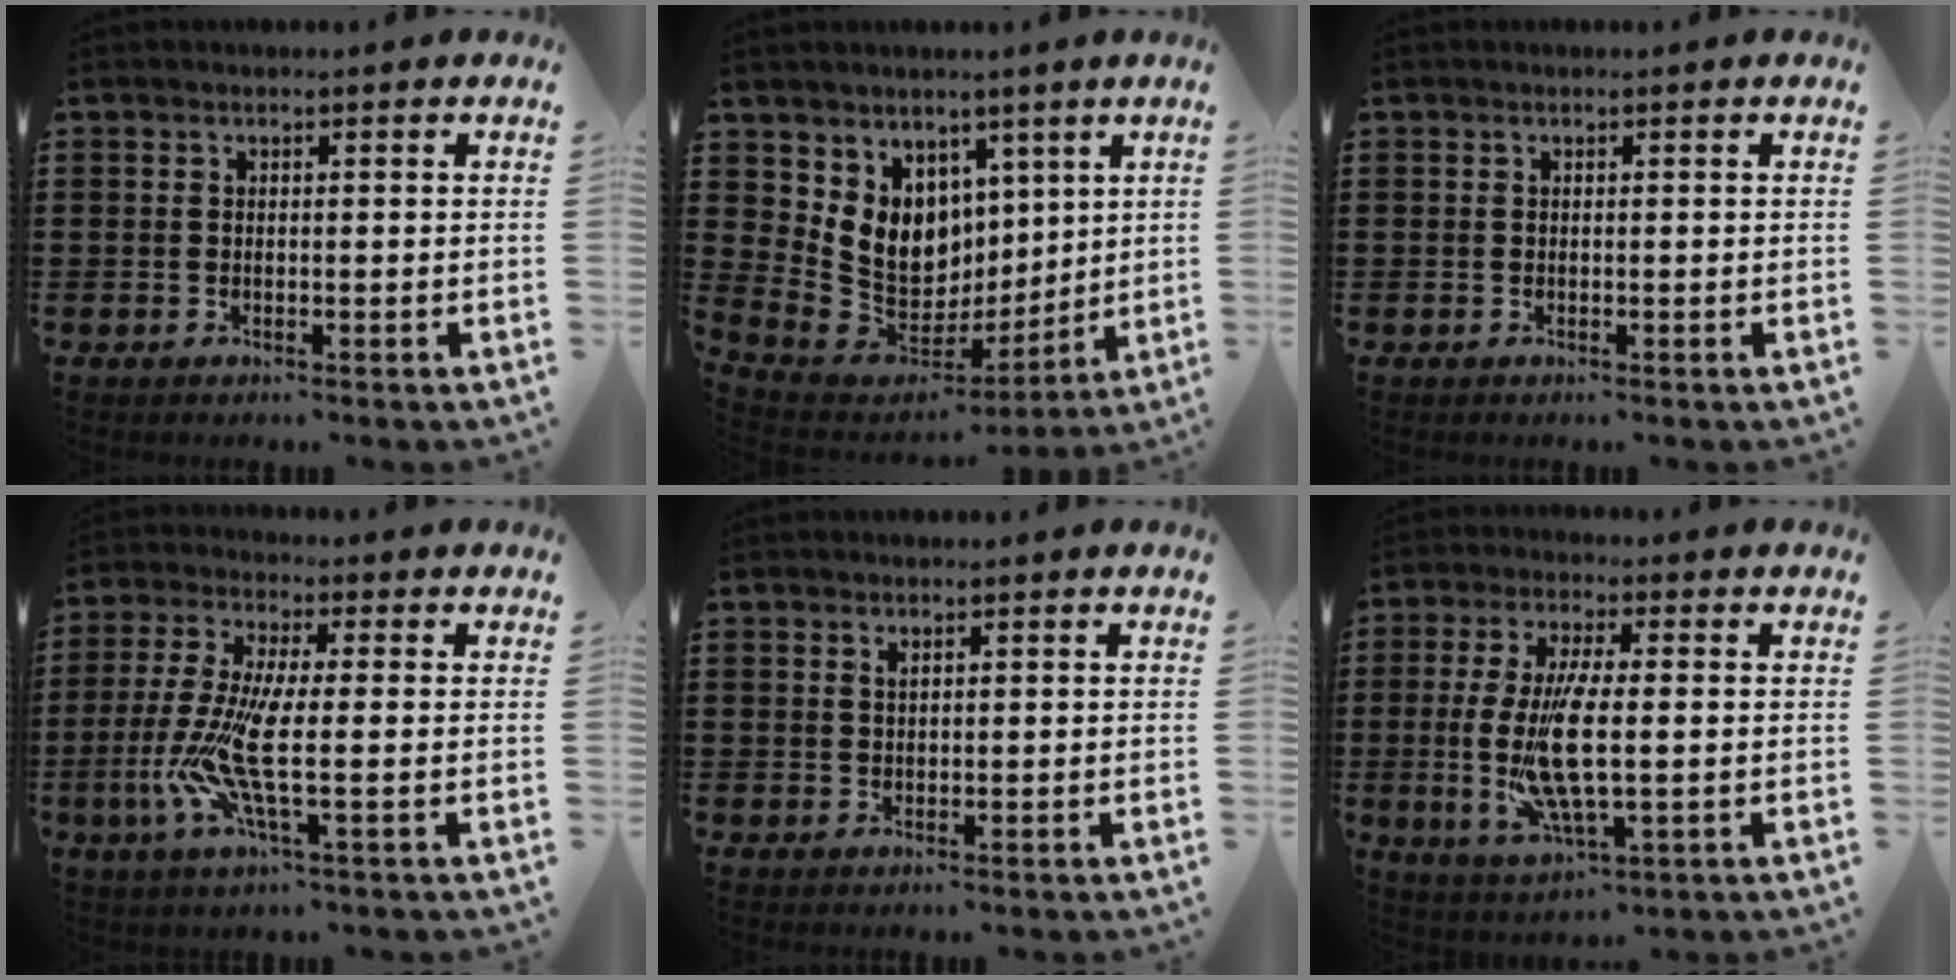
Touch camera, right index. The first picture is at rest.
{"total": 9.7, "force": [3.3, 8.7, 2.8], "torque": [-0.104, -0.042, 0.069]}
{"total": 0.0}
{"total": 10.2, "force": [-2.1, 2.0, 9.8], "torque": [-0.228, -0.028, -0.046]}
{"total": 0.7, "force": [0.4, 0.3, 0.5], "torque": [-0.011, 0.004, 0.008]}
{"total": 10.9, "force": [-0.9, 2.9, 10.5], "torque": [-0.221, -0.020, -0.017]}